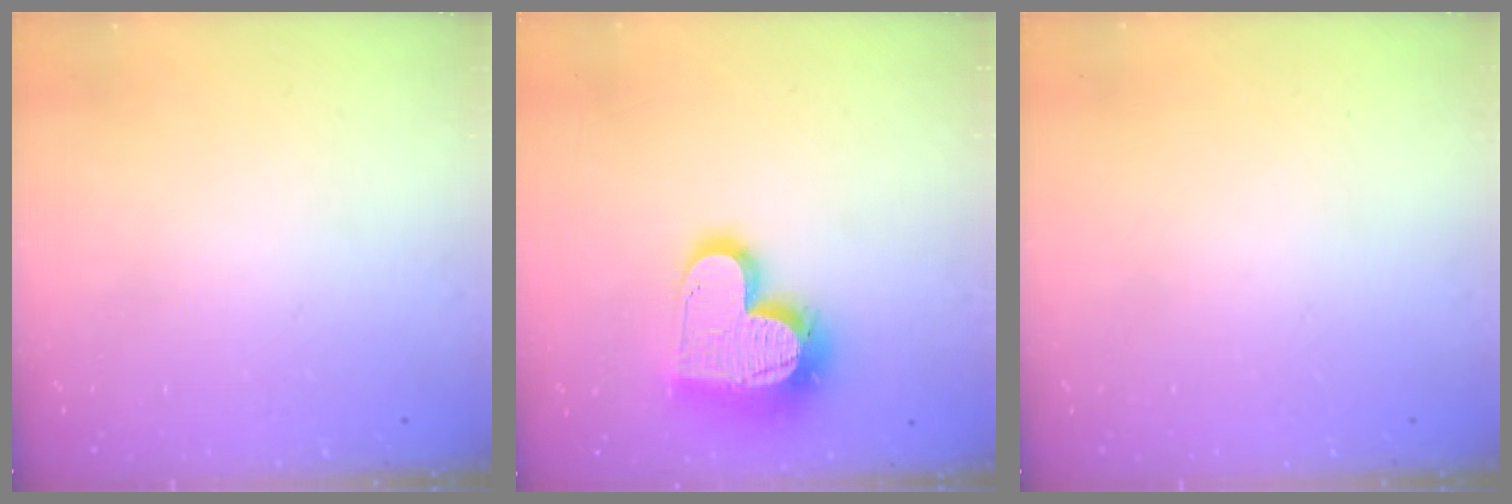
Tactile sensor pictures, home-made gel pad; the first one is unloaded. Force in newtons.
{"total": 17.7, "press": 17.6, "slide": 1.5}
{"total": 0.0}